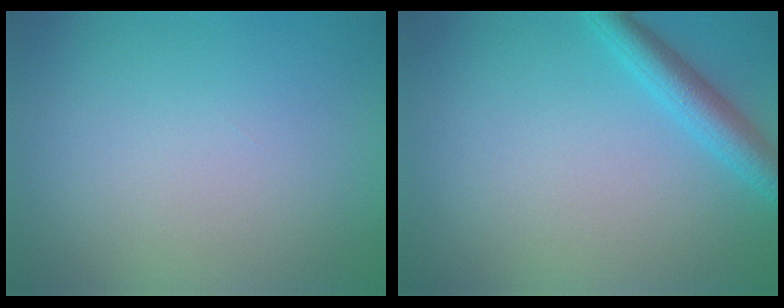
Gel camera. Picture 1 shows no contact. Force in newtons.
{"total": 3.0, "press": 3.0, "slide": 0.1}